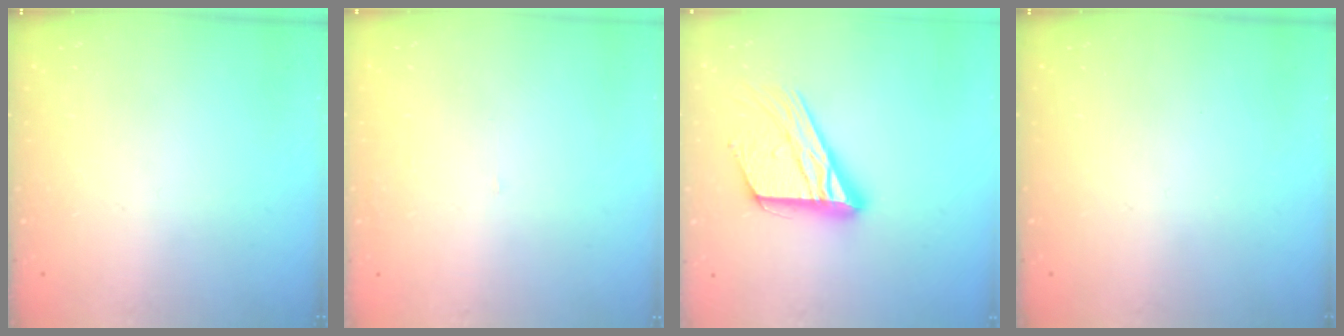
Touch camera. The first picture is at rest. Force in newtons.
{"total": 2.0, "press": 2.0, "slide": 0.1}
{"total": 17.5, "press": 17.4, "slide": 1.4}
{"total": 0.0}